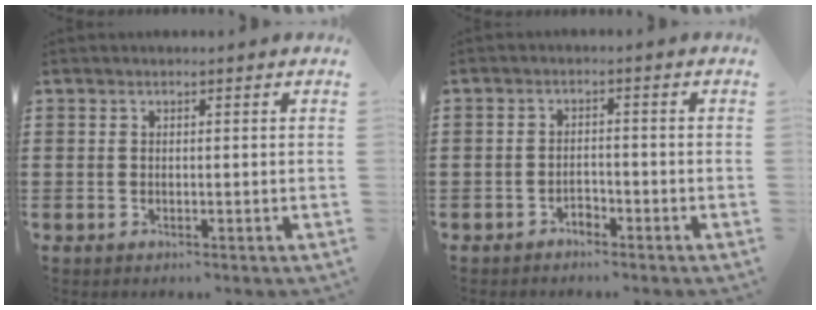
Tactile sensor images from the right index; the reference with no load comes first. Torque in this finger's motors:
{"motor_torque": [0.21, 0.20, 0.00, -0.02]}